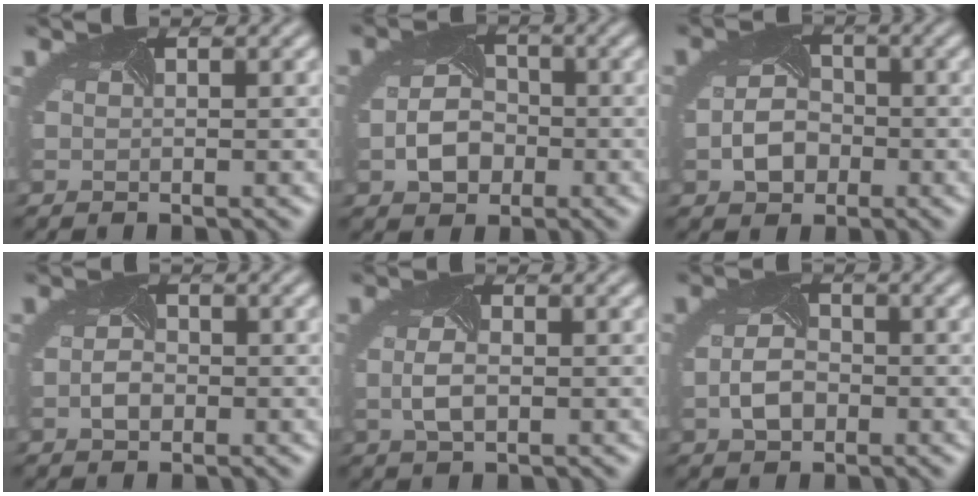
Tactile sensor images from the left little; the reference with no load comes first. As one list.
[{"total": 3.6, "force": [-1.3, 2.6, 2.1], "torque": [-0.041, -0.004, -0.022]}, {"total": 3.2, "force": [-1.3, 2.3, 1.9], "torque": [-0.034, -0.002, -0.025]}, {"total": 1.5, "force": [-0.5, 0.9, 1.0], "torque": [-0.028, -0.003, -0.013]}, {"total": 2.2, "force": [-0.2, 1.0, 1.9], "torque": [-0.053, -0.004, -0.005]}, {"total": 2.8, "force": [-0.7, 1.8, 2.1], "torque": [-0.047, -0.004, -0.016]}]